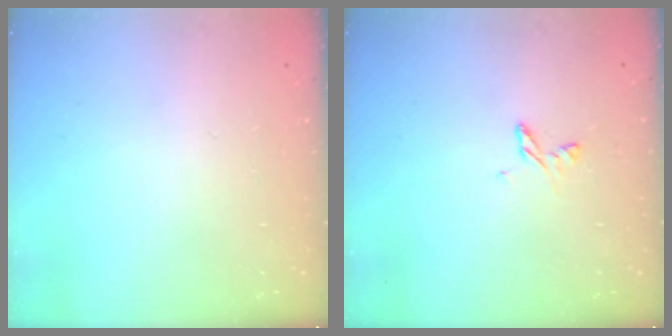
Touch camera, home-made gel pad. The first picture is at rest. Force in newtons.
{"total": 5.1, "press": 5.1, "slide": 0.4}